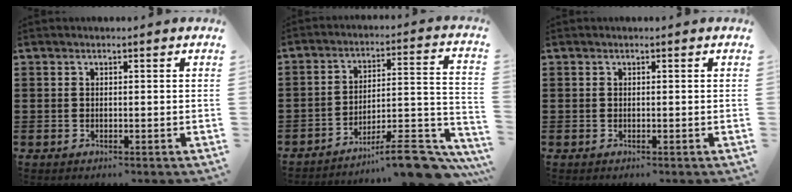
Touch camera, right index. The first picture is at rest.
{"total": 12.0, "force": [-9.7, 2.5, 6.7], "torque": [-0.081, 0.035, -0.173]}
{"total": 0.0}